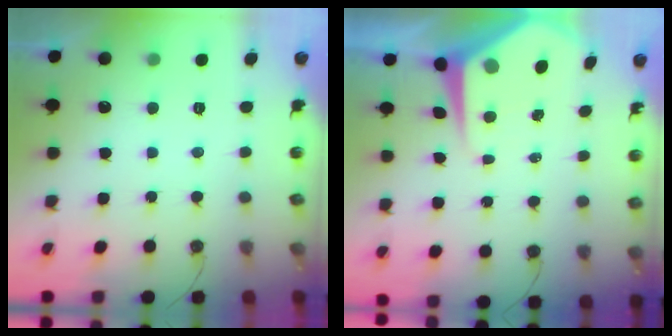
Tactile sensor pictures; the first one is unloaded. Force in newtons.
{"total": 8.4, "press": 8.4, "slide": 0.8}